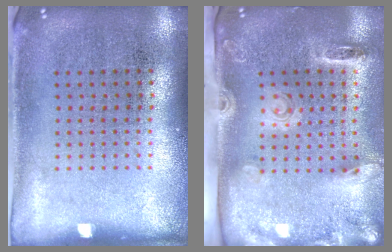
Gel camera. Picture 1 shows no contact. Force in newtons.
{"total": 2.7, "press": 1.9, "slide": 1.9}